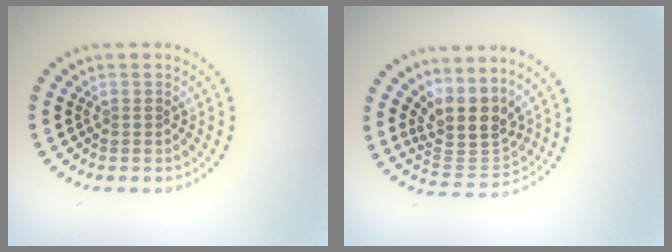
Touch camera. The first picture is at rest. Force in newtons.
{"total": 4.3, "press": 3.4, "slide": 2.6}